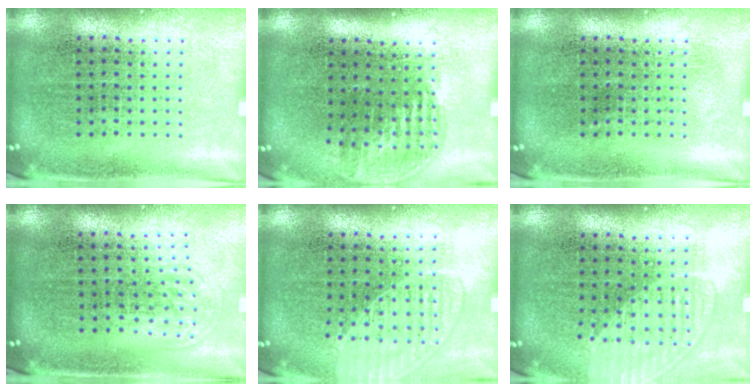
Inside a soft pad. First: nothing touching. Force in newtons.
{"total": 1.1, "press": 1.0, "slide": 0.6}
{"total": 0.0}
{"total": 1.0, "press": 0.7, "slide": 0.8}
{"total": 1.4, "press": 1.4, "slide": 0.2}
{"total": 1.3, "press": 1.3, "slide": 0.2}